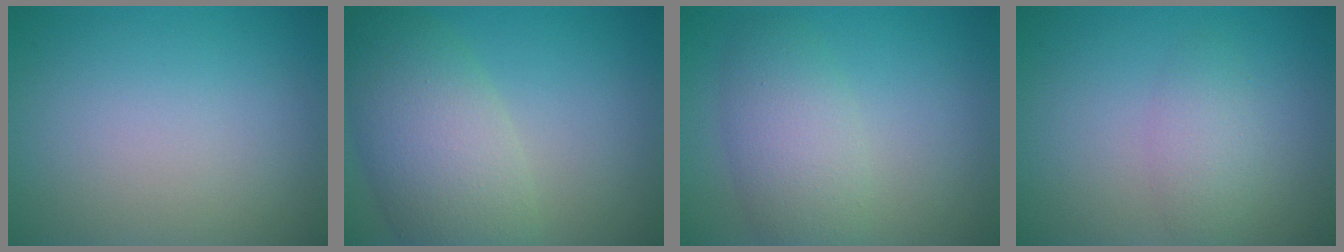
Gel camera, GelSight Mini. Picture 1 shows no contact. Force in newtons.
{"total": 7.5, "press": 7.5, "slide": 0.8}
{"total": 4.3, "press": 4.3, "slide": 0.1}
{"total": 2.3, "press": 2.3, "slide": 0.0}